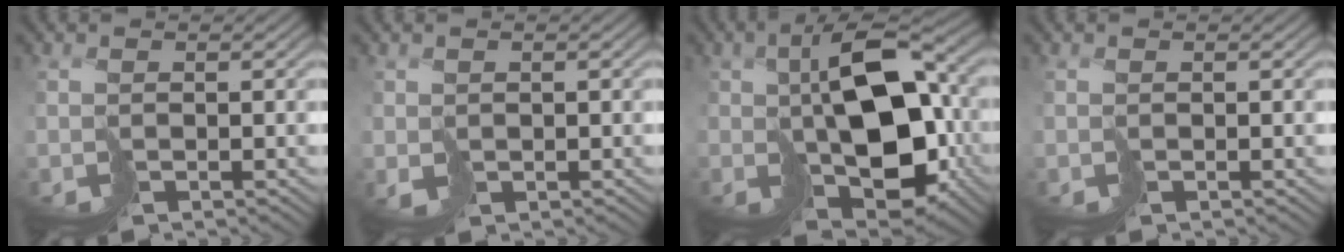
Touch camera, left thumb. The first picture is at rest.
{"total": 0.9, "force": [0.3, 0.8, 0.2], "torque": [-0.004, 0.000, 0.008]}
{"total": 14.5, "force": [-0.1, 8.3, 11.9], "torque": [-0.184, -0.008, 0.013]}
{"total": 0.0}